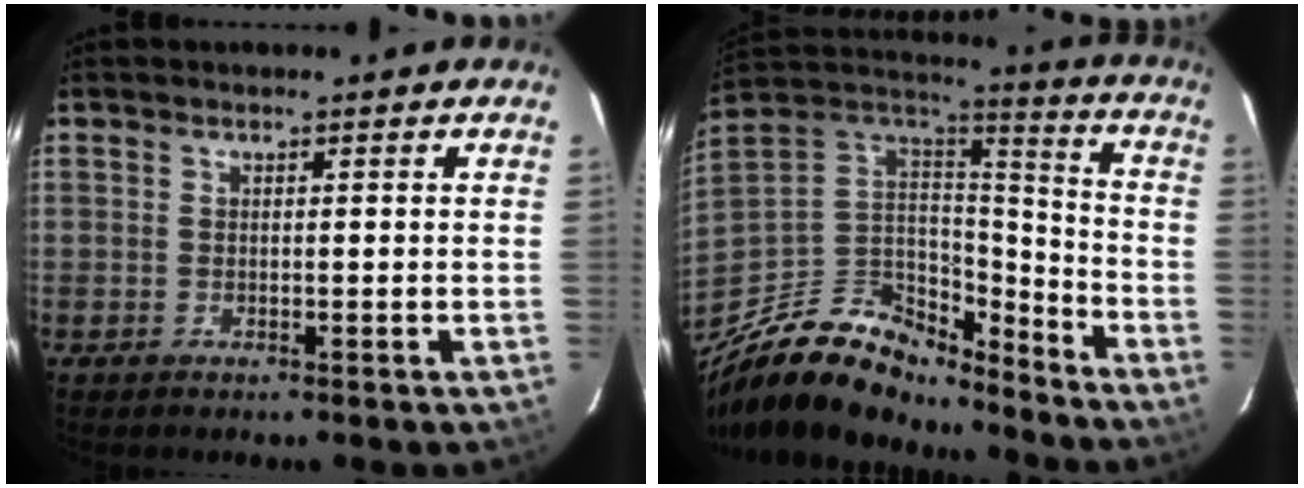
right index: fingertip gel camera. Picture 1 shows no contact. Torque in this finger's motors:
{"motor_torque": [1.09, -1.04, 0.46, 0.12]}